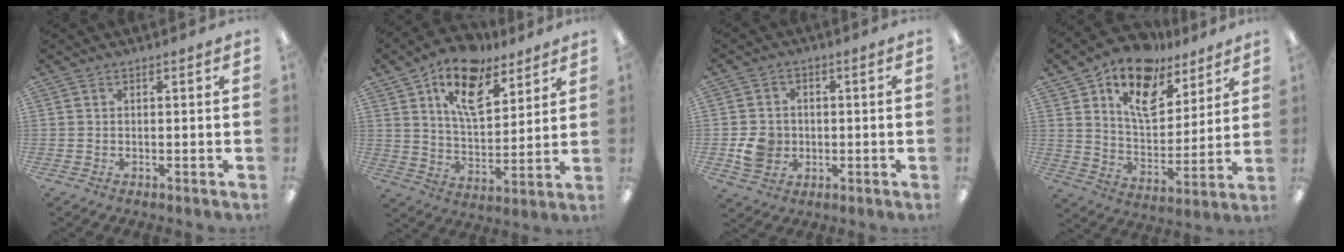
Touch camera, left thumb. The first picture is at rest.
{"total": 15.4, "force": [9.8, 7.6, 9.1], "torque": [-0.145, -0.044, 0.171]}
{"total": 6.7, "force": [-1.3, 6.0, 2.7], "torque": [-0.046, 0.009, -0.020]}
{"total": 16.3, "force": [11.1, 9.0, 7.8], "torque": [-0.130, -0.066, 0.196]}